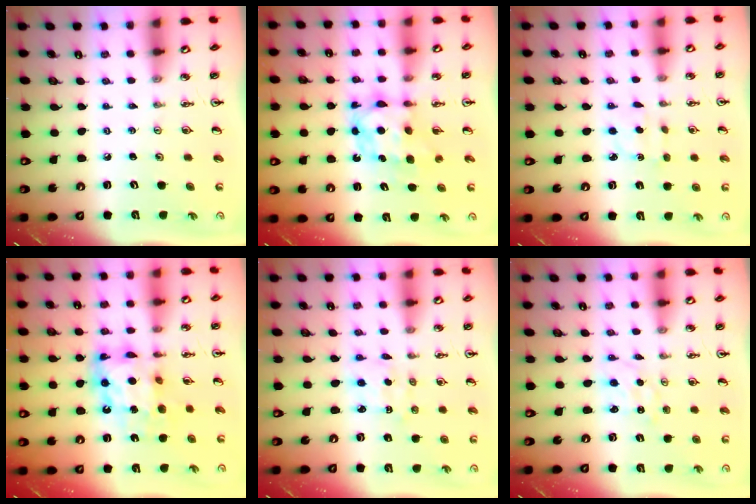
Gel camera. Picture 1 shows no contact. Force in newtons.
{"total": 6.5, "press": 6.5, "slide": 0.5}
{"total": 3.0, "press": 3.0, "slide": 0.5}
{"total": 12.4, "press": 12.4, "slide": 1.1}
{"total": 2.0, "press": 1.9, "slide": 0.5}
{"total": 0.6, "press": 0.6, "slide": 0.1}